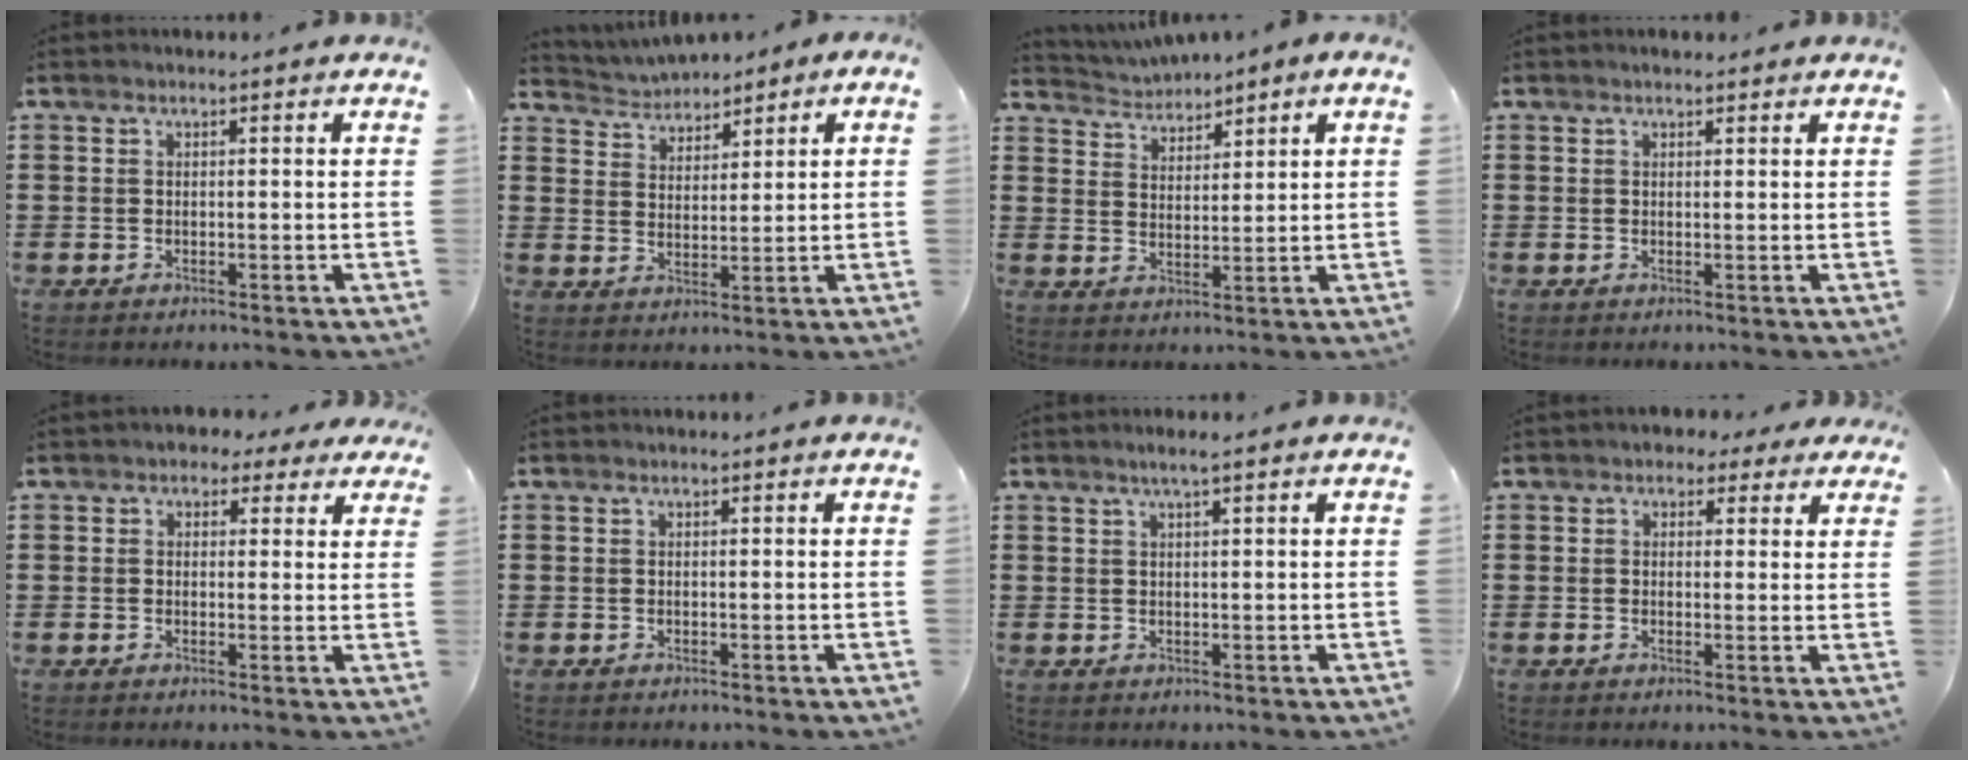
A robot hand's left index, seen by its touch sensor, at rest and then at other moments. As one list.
[{"total": 3.3, "force": [2.8, 1.6, -0.1], "torque": [-0.017, -0.011, 0.049]}, {"total": 2.4, "force": [2.3, 0.5, -0.3], "torque": [-0.007, -0.011, 0.039]}, {"total": 0.8, "force": [0.7, 0.3, 0.2], "torque": [-0.006, 0.003, 0.013]}, {"total": 2.2, "force": [1.3, 1.6, 0.8], "torque": [-0.015, 0.007, 0.021]}, {"total": 0.0}, {"total": 1.6, "force": [1.0, 0.0, 1.3], "torque": [-0.026, 0.000, 0.018]}, {"total": 2.2, "force": [1.4, 1.6, 0.6], "torque": [-0.013, 0.008, 0.022]}]